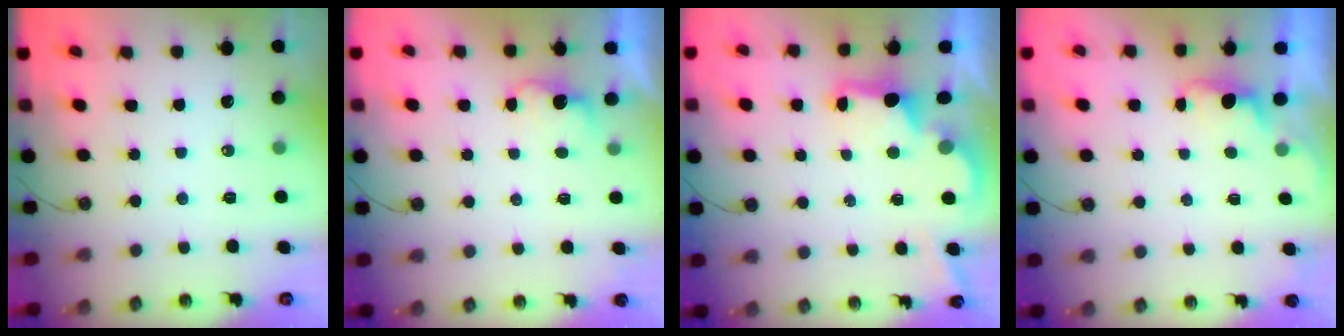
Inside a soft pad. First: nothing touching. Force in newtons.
{"total": 1.6, "press": 1.4, "slide": 0.8}
{"total": 2.6, "press": 2.5, "slide": 0.8}
{"total": 0.8, "press": 0.2, "slide": 0.7}